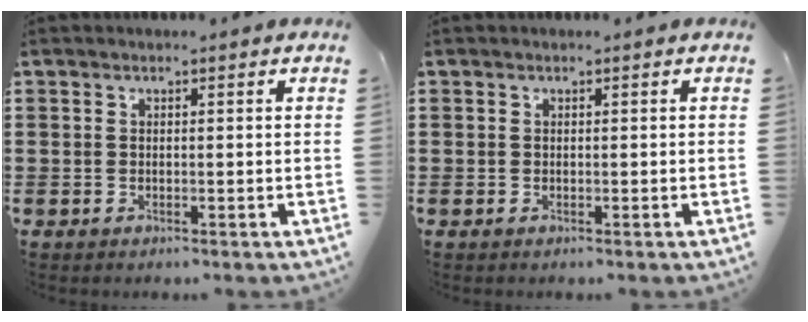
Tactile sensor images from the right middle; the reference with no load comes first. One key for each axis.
{"total": 0.0}